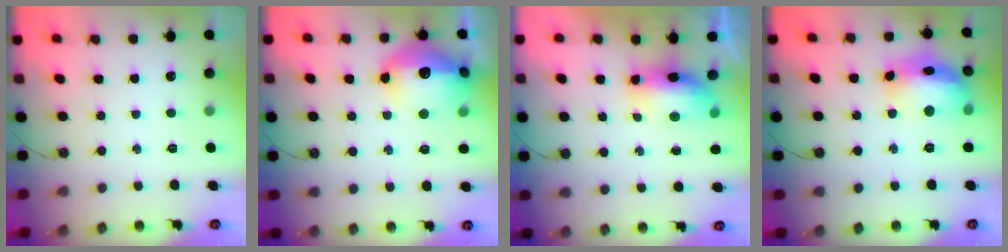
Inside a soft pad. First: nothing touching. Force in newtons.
{"total": 18.4, "press": 18.4, "slide": 1.4}
{"total": 13.4, "press": 10.4, "slide": 8.4}
{"total": 15.7, "press": 15.6, "slide": 1.3}